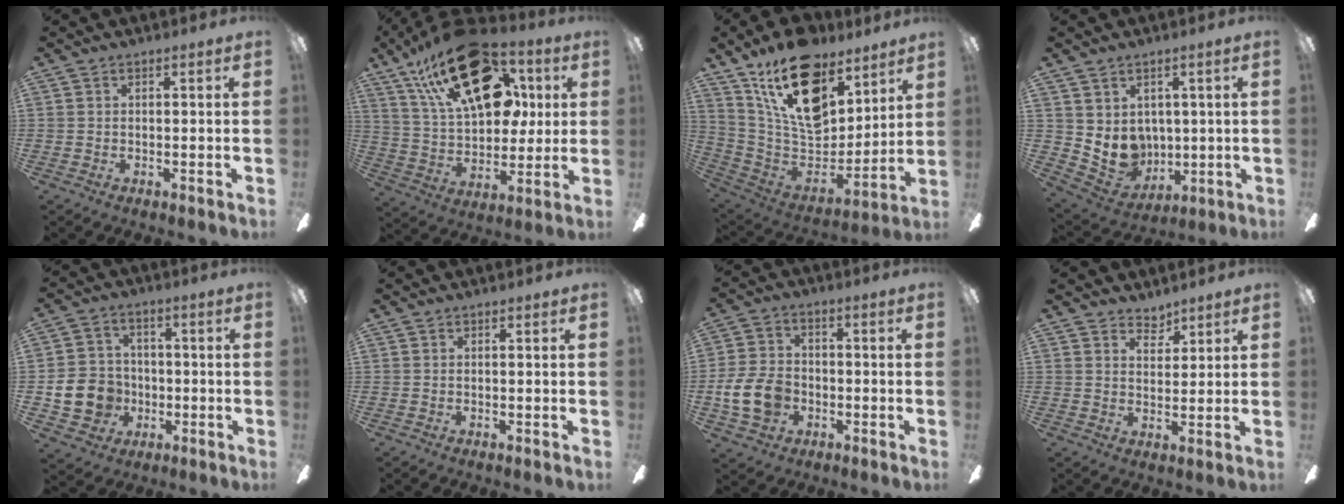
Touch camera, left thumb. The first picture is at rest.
{"total": 28.9, "force": [13.6, 16.6, 19.4], "torque": [-0.312, -0.057, 0.235]}
{"total": 22.9, "force": [14.1, 12.5, 13.1], "torque": [-0.240, -0.083, 0.250]}
{"total": 8.0, "force": [2.2, 7.2, 2.8], "torque": [-0.067, -0.022, 0.050]}
{"total": 11.7, "force": [-3.1, 10.0, 5.1], "torque": [-0.113, 0.031, -0.050]}
{"total": 0.0}
{"total": 11.2, "force": [-2.8, 8.5, 6.8], "torque": [-0.159, 0.020, -0.049]}
{"total": 4.3, "force": [3.8, 1.9, 0.7], "torque": [-0.001, -0.024, 0.066]}